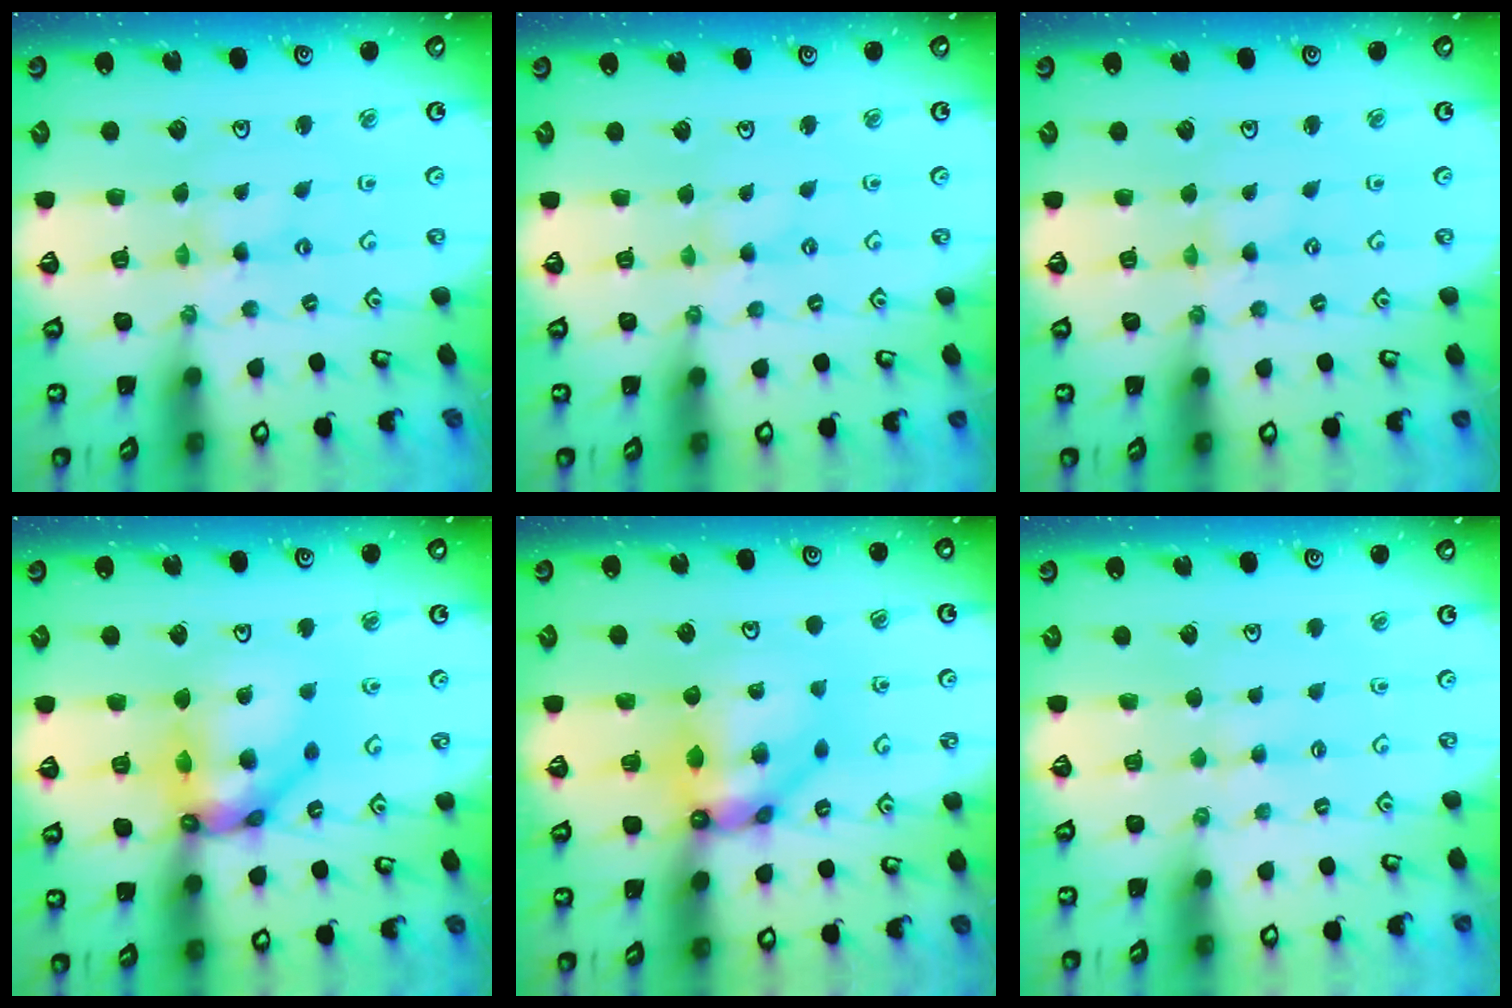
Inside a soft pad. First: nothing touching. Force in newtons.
{"total": 1.4, "press": 1.4, "slide": 0.4}
{"total": 0.0}
{"total": 15.4, "press": 15.3, "slide": 1.9}
{"total": 9.0, "press": 8.9, "slide": 1.0}
{"total": 2.7, "press": 2.7, "slide": 0.4}